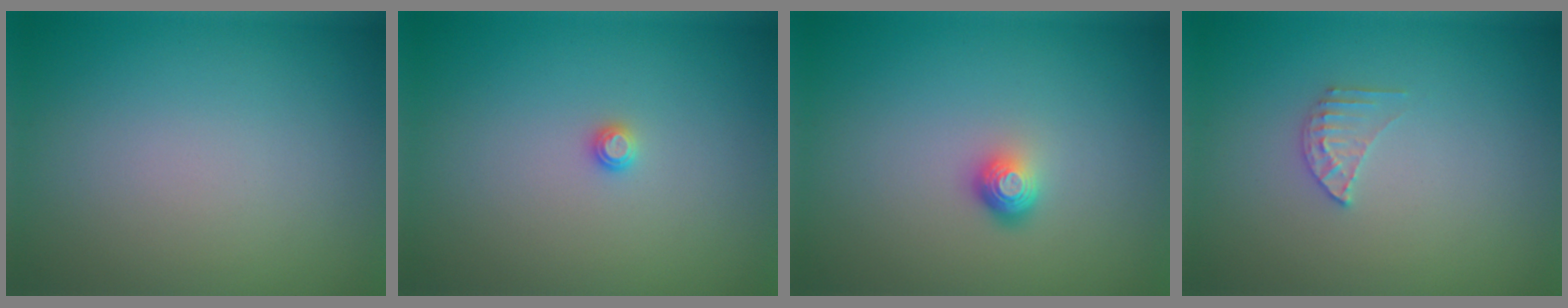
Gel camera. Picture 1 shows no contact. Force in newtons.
{"total": 0.8, "press": 0.8, "slide": 0.1}
{"total": 1.8, "press": 1.2, "slide": 1.3}
{"total": 1.5, "press": 1.5, "slide": 0.2}